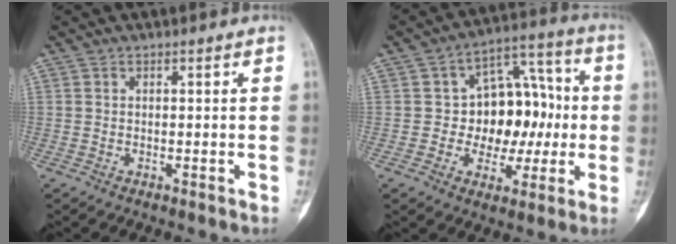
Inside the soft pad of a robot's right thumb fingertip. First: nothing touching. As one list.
[{"total": 14.9, "force": [-0.2, 10.4, 10.6], "torque": [-0.090, 0.037, 0.000]}]